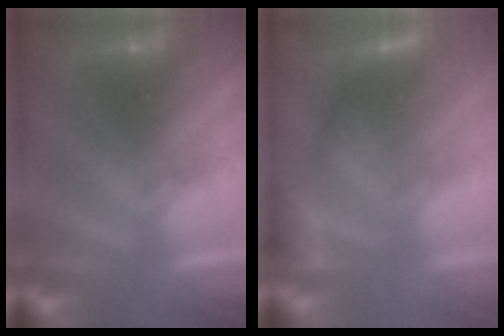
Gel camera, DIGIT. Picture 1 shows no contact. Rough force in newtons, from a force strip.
{"total": 5.0}